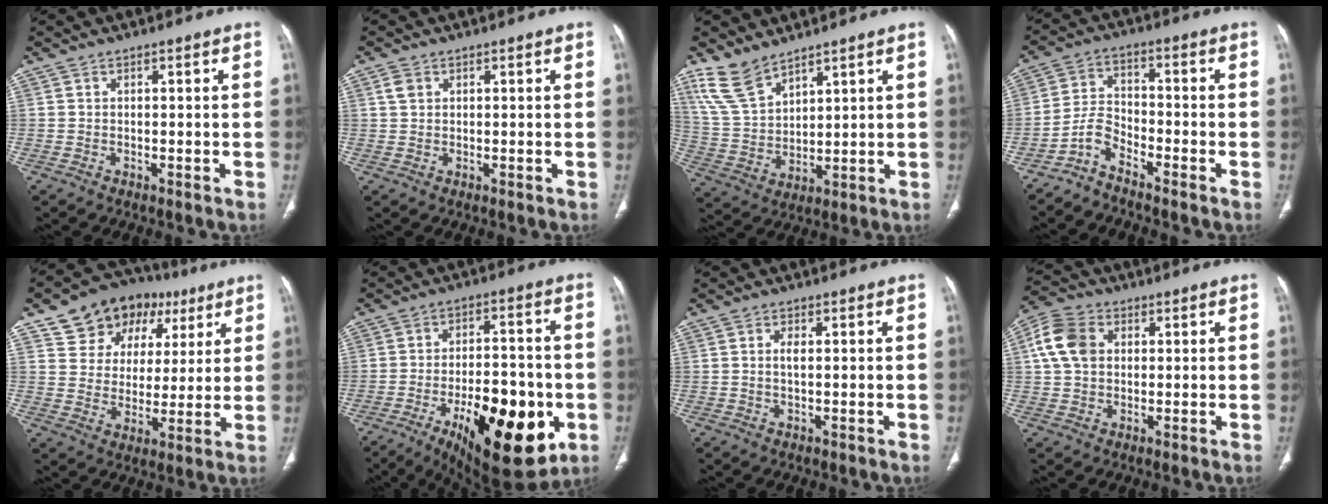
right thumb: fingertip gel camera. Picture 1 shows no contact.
{"total": 1.8, "force": [0.7, 1.4, 0.9], "torque": [-0.017, 0.003, 0.015]}
{"total": 9.4, "force": [7.2, 4.2, 4.2], "torque": [-0.077, -0.033, 0.164]}
{"total": 4.7, "force": [-4.0, 1.5, 1.9], "torque": [-0.033, 0.033, -0.091]}
{"total": 17.1, "force": [8.8, 12.7, 7.4], "torque": [-0.065, 0.011, 0.141]}
{"total": 22.7, "force": [-8.3, 9.6, 18.8], "torque": [-0.241, 0.016, -0.106]}
{"total": 1.6, "force": [0.1, 0.6, 1.5], "torque": [-0.030, 0.001, 0.002]}
{"total": 8.7, "force": [1.7, 6.6, 5.5], "torque": [-0.107, 0.014, 0.027]}